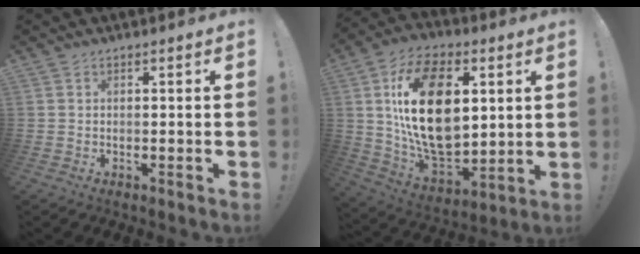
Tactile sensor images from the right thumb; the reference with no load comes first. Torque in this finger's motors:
{"motor_torque": [1.63, 3.38, 1.81, -0.37, 0.90]}